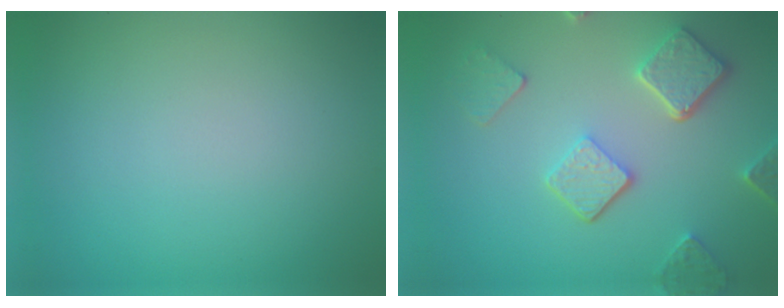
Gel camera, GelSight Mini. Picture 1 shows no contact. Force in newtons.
{"total": 5.2, "press": 3.9, "slide": 3.4}